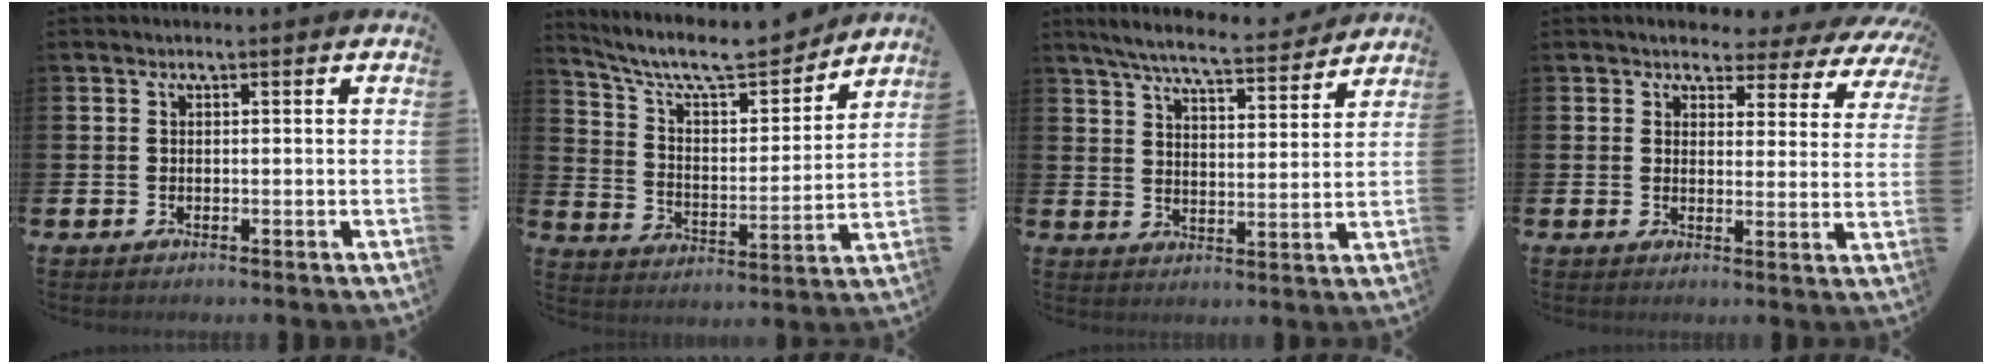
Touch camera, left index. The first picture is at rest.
{"total": 9.7, "force": [8.7, 2.3, 3.5], "torque": [-0.096, -0.065, 0.150]}
{"total": 7.0, "force": [6.5, 0.7, 2.4], "torque": [-0.066, -0.039, 0.112]}
{"total": 3.4, "force": [3.0, 1.5, 0.6], "torque": [-0.016, -0.028, 0.044]}